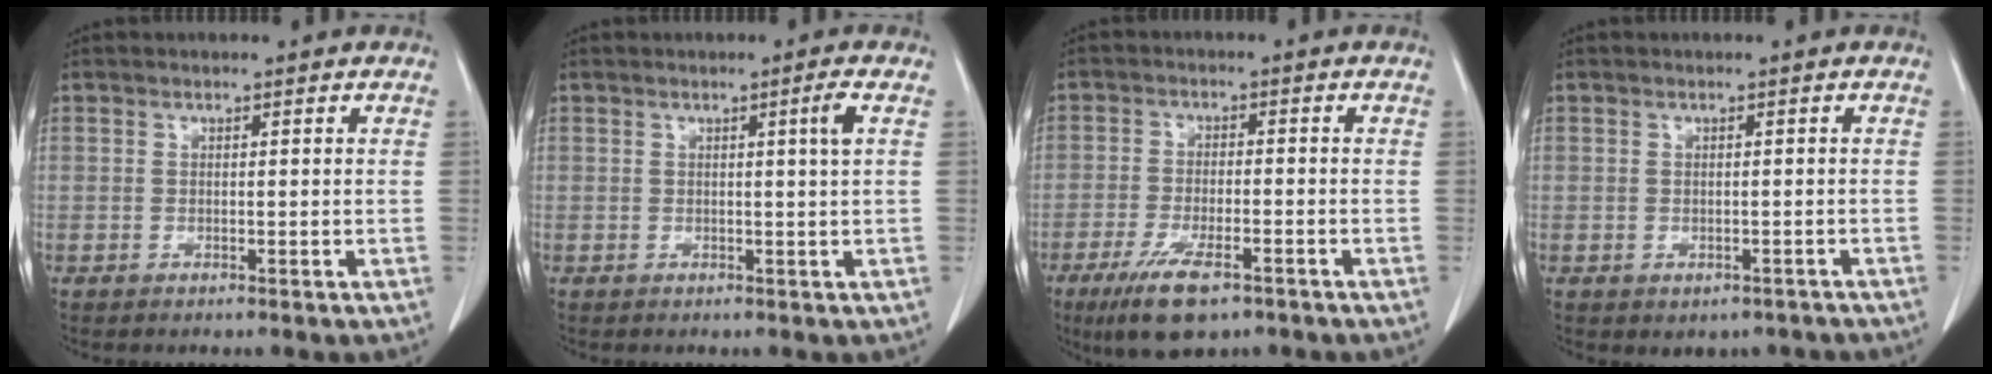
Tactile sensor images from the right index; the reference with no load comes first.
{"total": 2.2, "force": [0.6, -0.8, 2.0], "torque": [-0.034, -0.006, 0.013]}
{"total": 8.7, "force": [-5.5, 2.4, 6.3], "torque": [-0.116, -0.016, -0.089]}
{"total": 3.5, "force": [-2.4, 2.4, 0.8], "torque": [-0.001, 0.010, -0.028]}